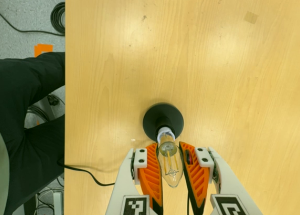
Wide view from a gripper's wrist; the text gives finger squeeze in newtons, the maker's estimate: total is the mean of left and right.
{"total": 24.0, "left": 26.2, "right": 21.8}